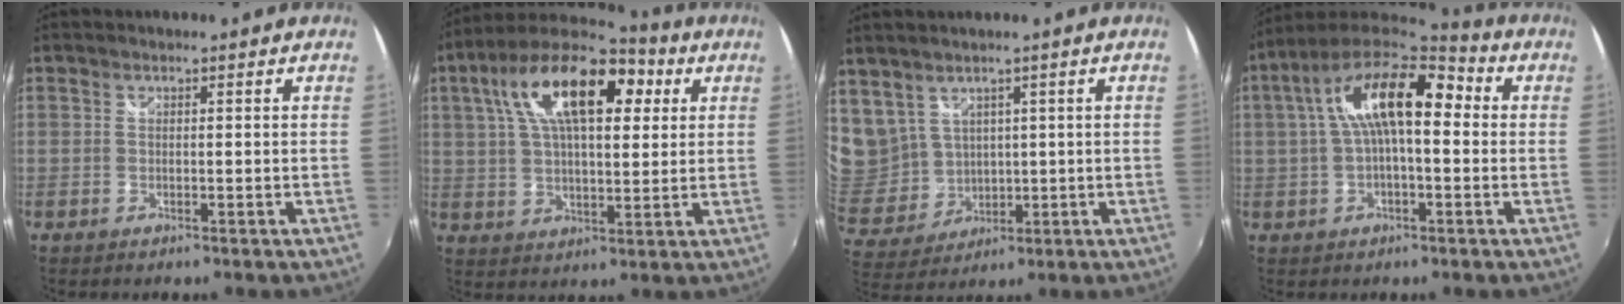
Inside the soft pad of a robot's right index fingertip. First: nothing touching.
{"total": 20.1, "force": [7.3, 9.2, 16.3], "torque": [-0.308, 0.042, 0.110]}
{"total": 11.8, "force": [6.5, 8.9, 4.0], "torque": [-0.106, 0.012, 0.160]}
{"total": 16.2, "force": [2.8, 6.6, 14.5], "torque": [-0.260, 0.031, 0.033]}